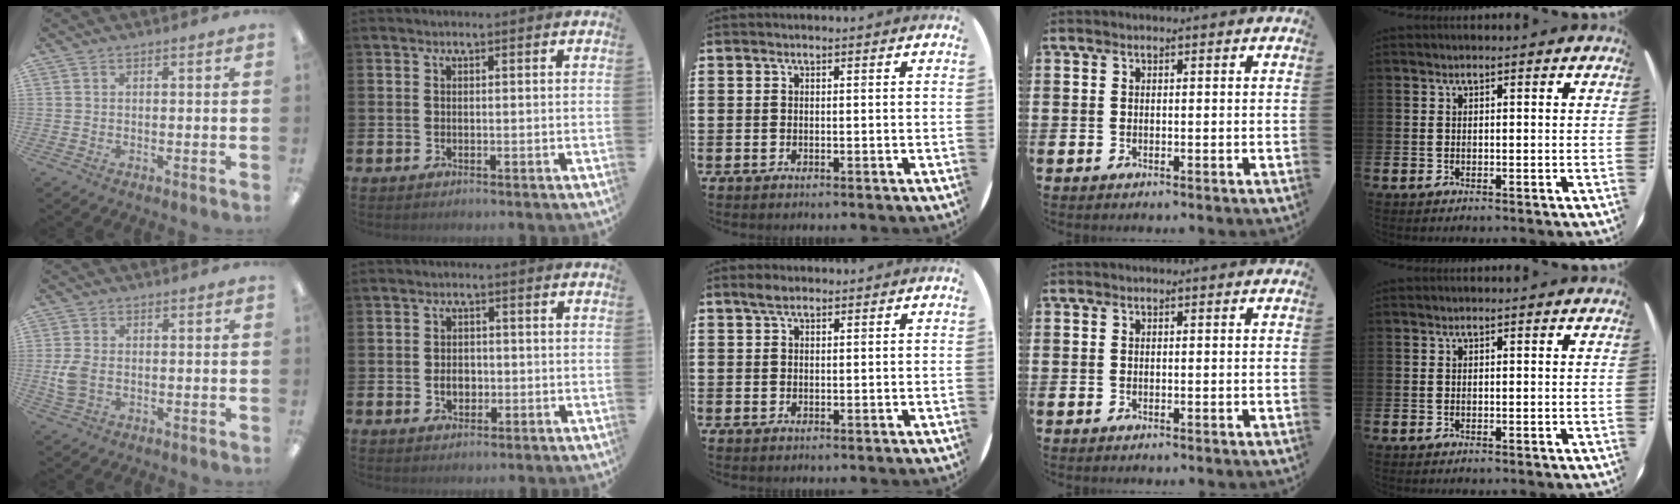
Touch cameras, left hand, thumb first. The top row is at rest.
{"thumb": {"total": 5.0, "force": [-0.5, 3.3, 3.8], "torque": [-0.078, -0.002, -0.012]}, "index": {"total": 2.7, "force": [-0.5, 2.1, 1.7], "torque": [-0.017, -0.002, -0.015]}, "middle": {"total": 2.0, "force": [1.4, 0.8, 1.1], "torque": [-0.016, 0.002, 0.024]}}